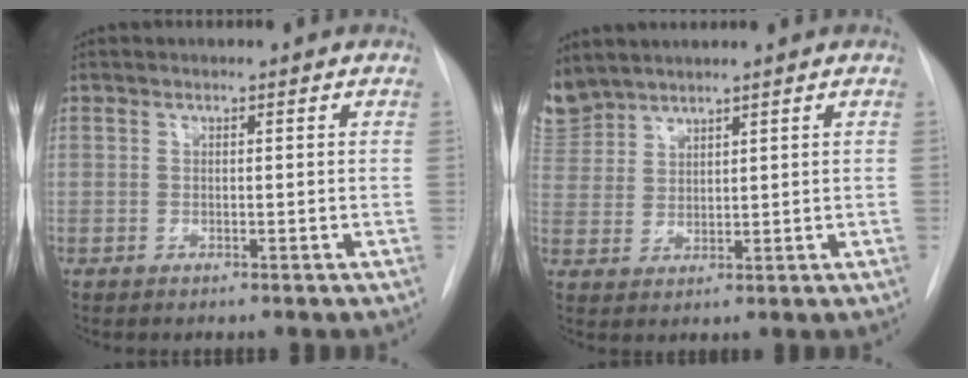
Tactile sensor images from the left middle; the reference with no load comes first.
{"total": 5.9, "force": [5.6, 1.8, 0.3], "torque": [-0.013, 0.007, 0.124]}